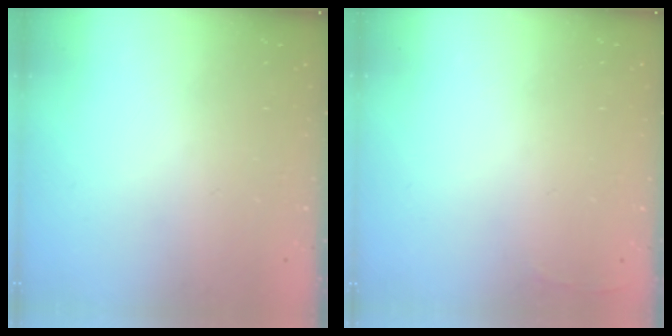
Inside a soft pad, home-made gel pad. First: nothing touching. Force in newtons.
{"total": 2.5, "press": 2.4, "slide": 0.9}